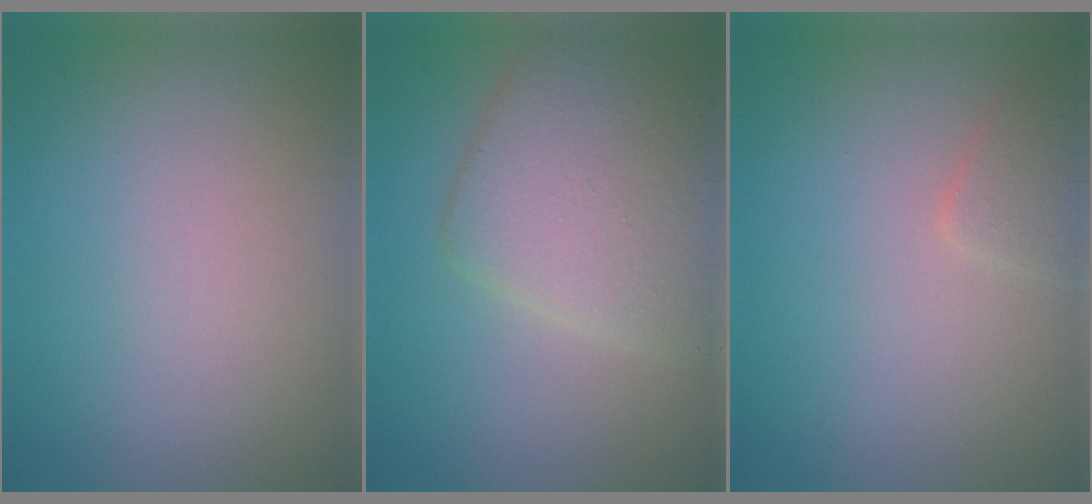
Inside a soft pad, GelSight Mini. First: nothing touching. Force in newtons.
{"total": 6.5, "press": 6.5, "slide": 0.3}
{"total": 1.4, "press": 1.4, "slide": 0.1}